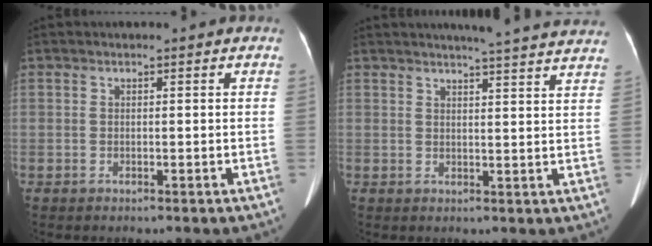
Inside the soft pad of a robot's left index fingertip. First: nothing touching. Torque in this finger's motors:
{"motor_torque": [0.78, -1.37, 0.00, 0.04]}